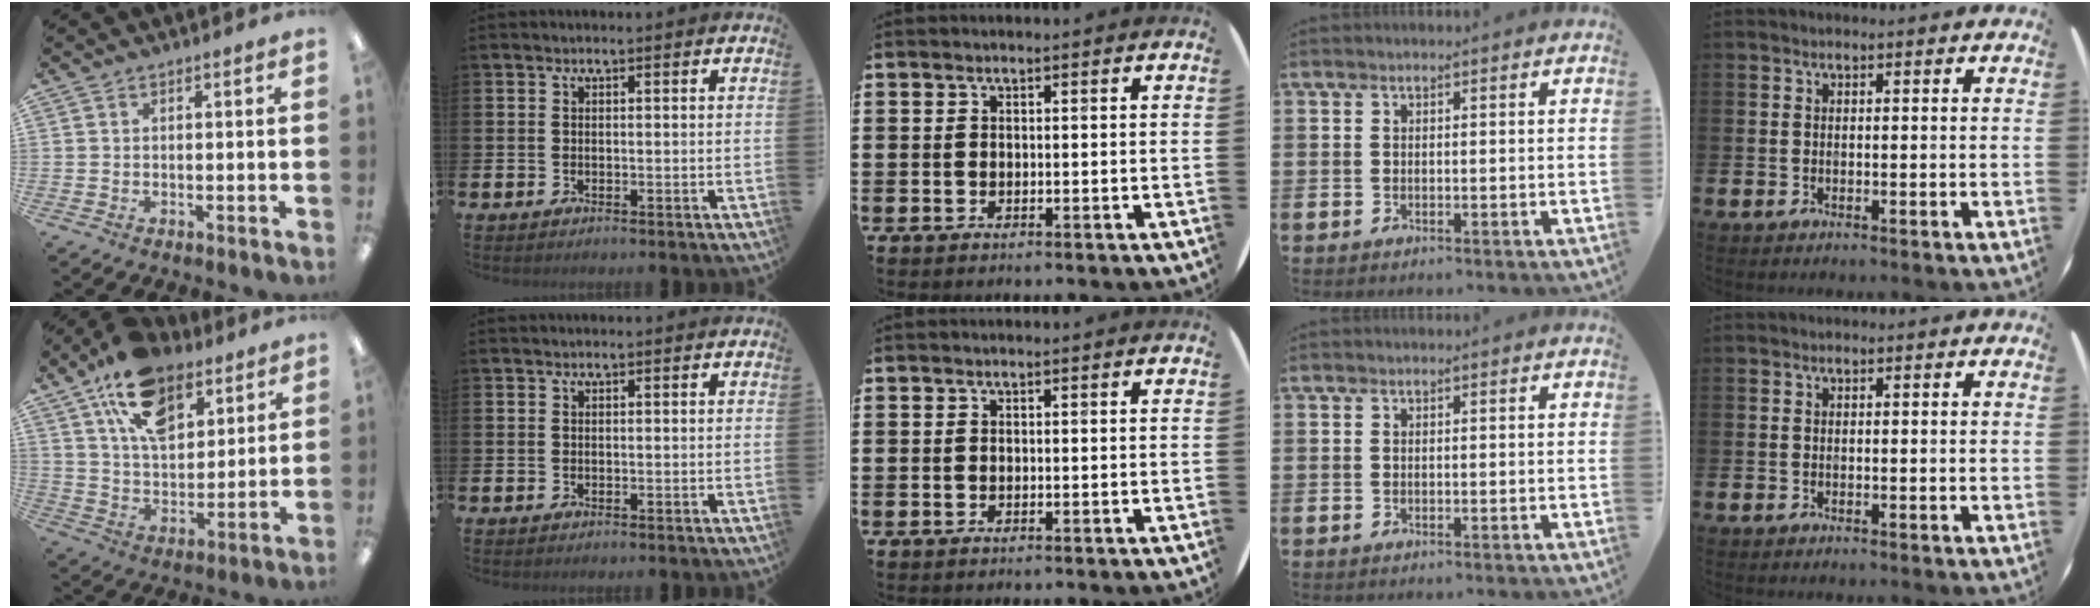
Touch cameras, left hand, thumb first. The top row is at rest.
{"thumb": {"total": 17.2, "force": [10.5, 9.6, 9.6], "torque": [-0.164, -0.038, 0.191]}}